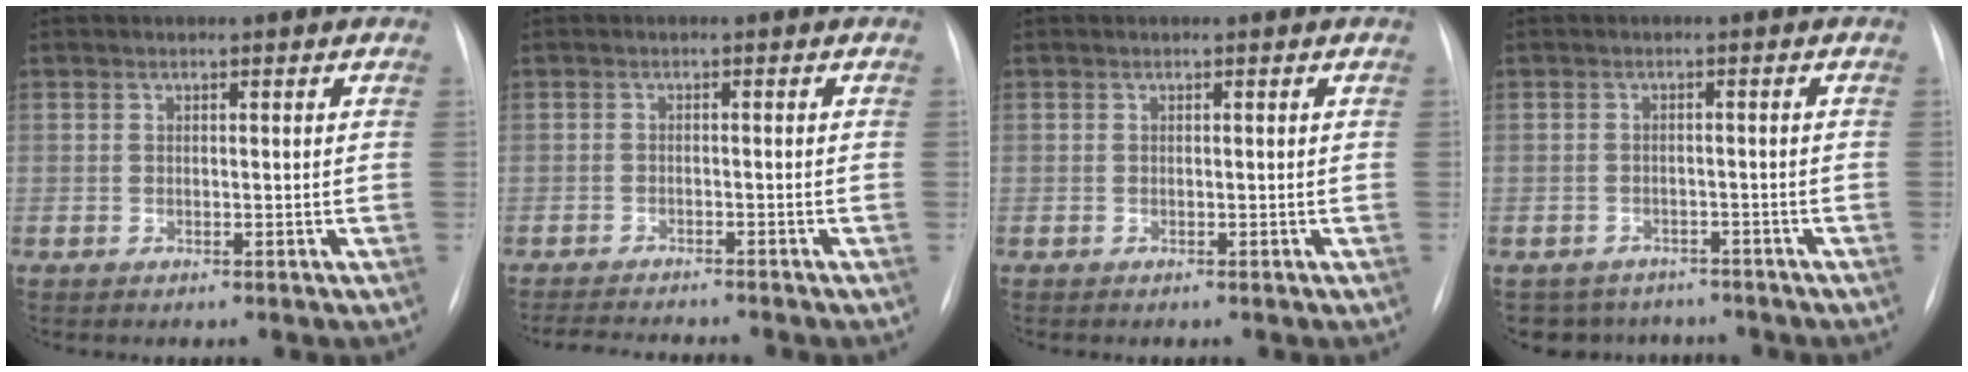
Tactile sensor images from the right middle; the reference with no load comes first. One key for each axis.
{"total": 6.2, "fx": -5.9, "fy": 0.0, "fz": 1.9, "tx": -0.026, "ty": -0.014, "tz": -0.092}
{"total": 0.0}
{"total": 6.4, "fx": -5.5, "fy": 3.2, "fz": 0.1, "tx": -0.001, "ty": 0.011, "tz": -0.068}